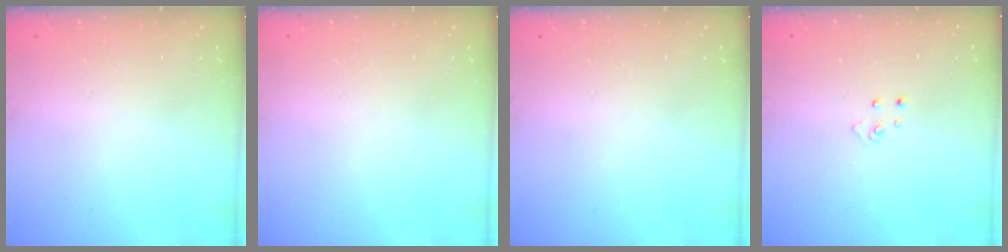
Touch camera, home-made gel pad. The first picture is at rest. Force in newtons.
{"total": 0.0}
{"total": 0.0}
{"total": 3.7, "press": 3.7, "slide": 0.3}